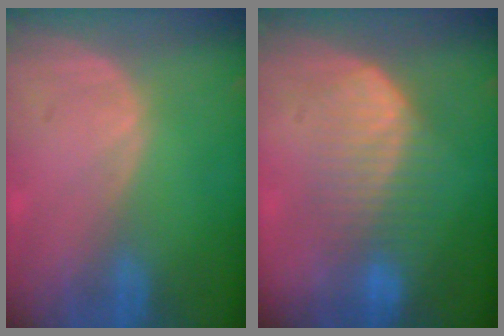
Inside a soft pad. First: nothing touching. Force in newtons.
{"total": 6.8, "press": 6.7, "slide": 1.4}